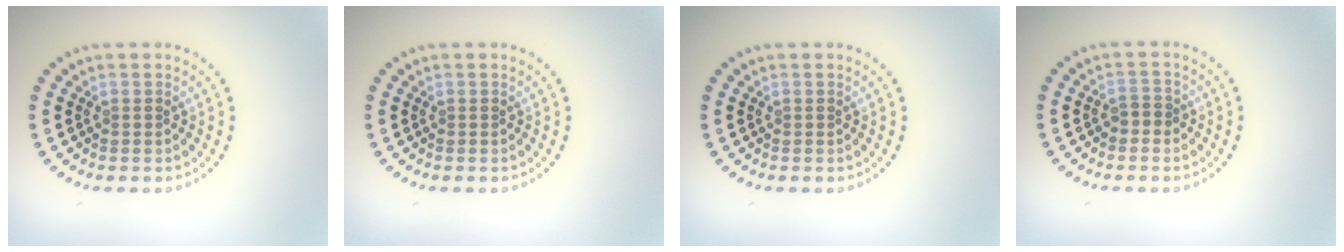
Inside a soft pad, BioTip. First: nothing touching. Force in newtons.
{"total": 0.0}
{"total": 0.0}
{"total": 1.2, "press": 1.0, "slide": 0.7}